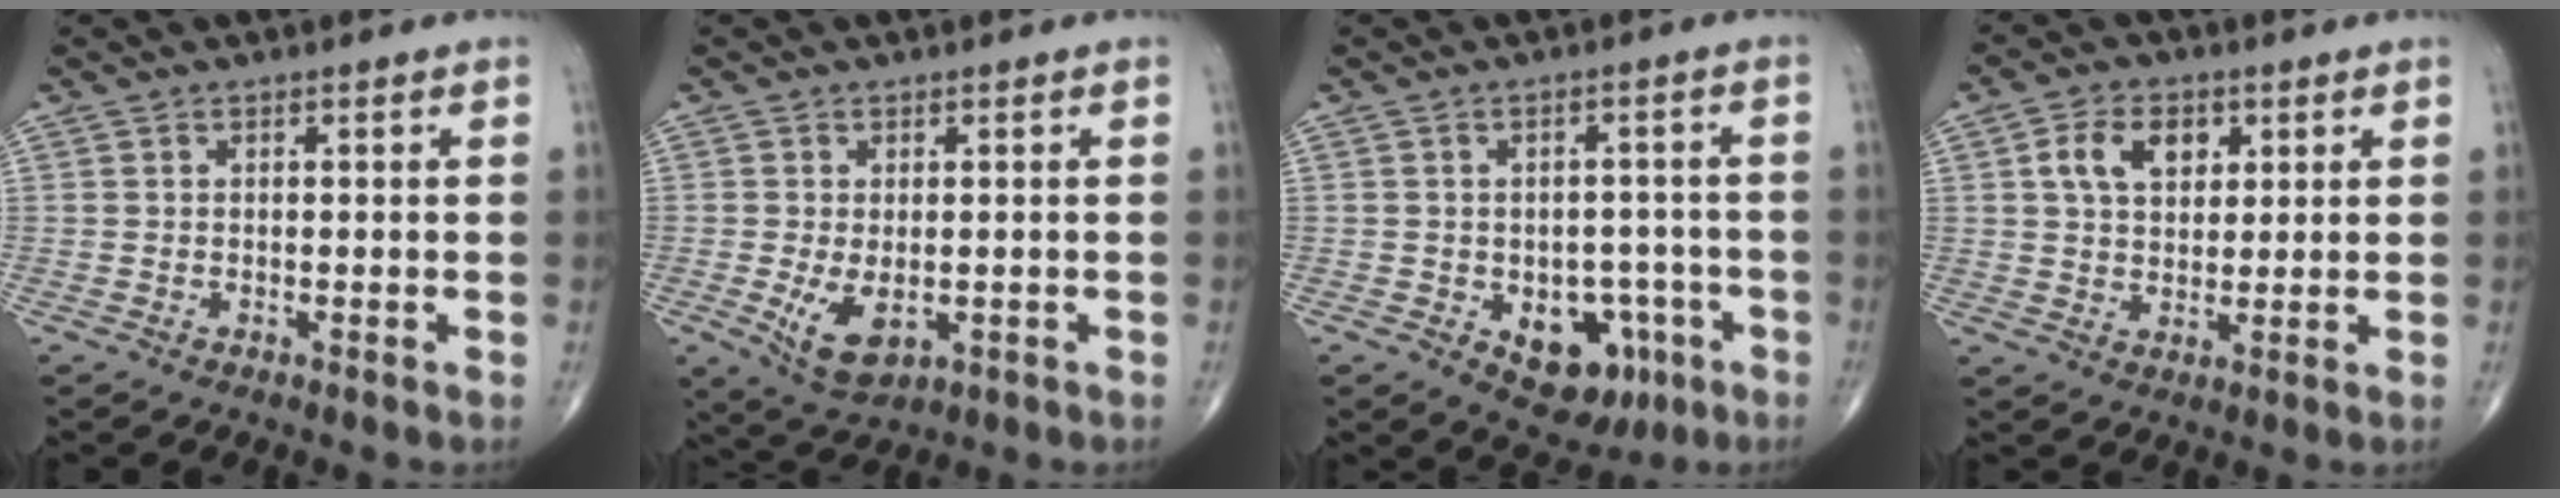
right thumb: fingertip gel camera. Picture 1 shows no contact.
{"total": 6.4, "force": [-1.2, 3.6, 5.2], "torque": [-0.089, -0.015, -0.011]}
{"total": 10.5, "force": [-4.0, 7.1, 6.6], "torque": [-0.044, 0.027, -0.042]}
{"total": 7.9, "force": [2.7, 5.3, 5.2], "torque": [-0.071, -0.004, 0.047]}